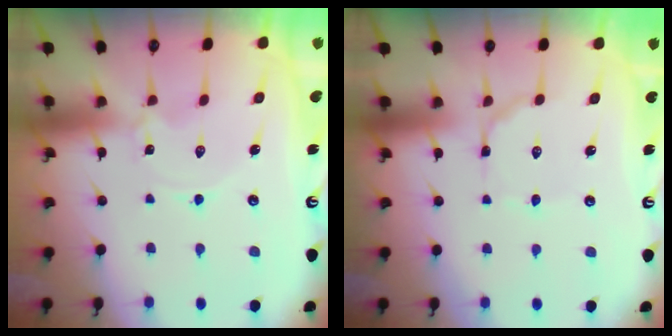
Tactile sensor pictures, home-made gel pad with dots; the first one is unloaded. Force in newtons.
{"total": 3.7, "press": 3.7, "slide": 0.3}